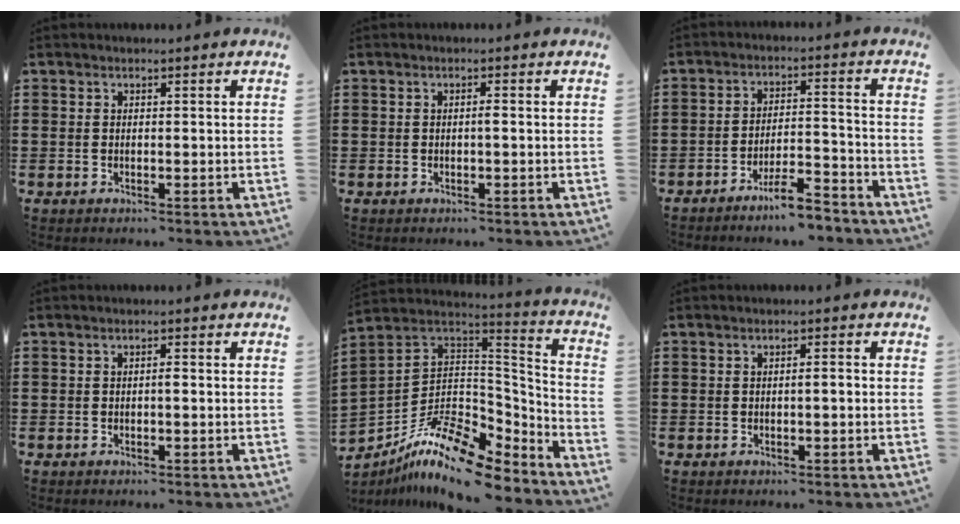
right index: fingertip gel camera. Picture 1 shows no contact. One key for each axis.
{"total": 0.8, "fx": -0.2, "fy": 0.1, "fz": 0.7, "tx": -0.014, "ty": -0.006, "tz": -0.003}
{"total": 6.2, "fx": -5.5, "fy": 0.5, "fz": 2.9, "tx": -0.052, "ty": 0.001, "tz": -0.104}
{"total": 0.9, "fx": -0.3, "fy": 0.2, "fz": 0.8, "tx": -0.017, "ty": -0.004, "tz": -0.004}
{"total": 13.0, "fx": -9.1, "fy": 4.3, "fz": 8.2, "tx": -0.163, "ty": 0.016, "tz": -0.169}
{"total": 1.1, "fx": -0.2, "fy": 0.1, "fz": 1.1, "tx": -0.020, "ty": -0.004, "tz": -0.003}